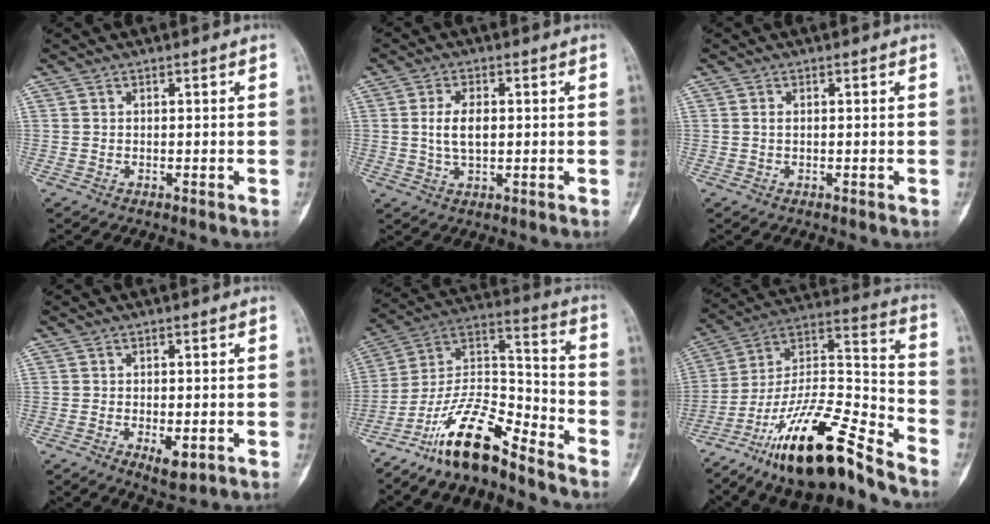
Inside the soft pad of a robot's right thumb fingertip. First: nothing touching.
{"total": 5.6, "force": [0.4, 2.9, 4.8], "torque": [-0.096, 0.001, 0.010]}
{"total": 0.7, "force": [0.1, 0.4, 0.6], "torque": [-0.015, 0.000, 0.001]}
{"total": 4.4, "force": [-1.4, 1.9, 3.7], "torque": [-0.053, -0.006, -0.014]}
{"total": 15.2, "force": [-11.8, 4.1, 8.7], "torque": [-0.153, 0.098, -0.220]}
{"total": 22.5, "force": [-16.1, 4.9, 15.0], "torque": [-0.287, 0.080, -0.287]}